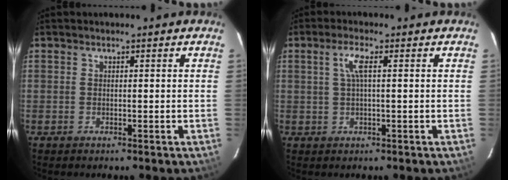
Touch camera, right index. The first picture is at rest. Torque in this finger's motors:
{"motor_torque": [0.63, 0.16, 0.25, 0.07]}